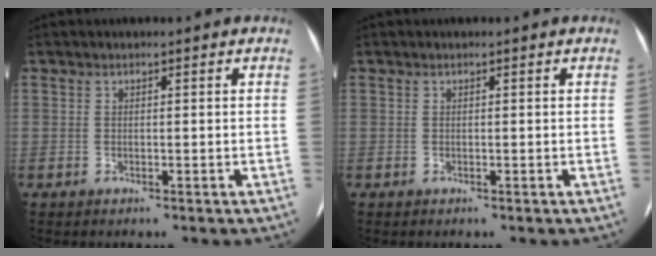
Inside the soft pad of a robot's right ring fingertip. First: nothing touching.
{"total": 0.0}